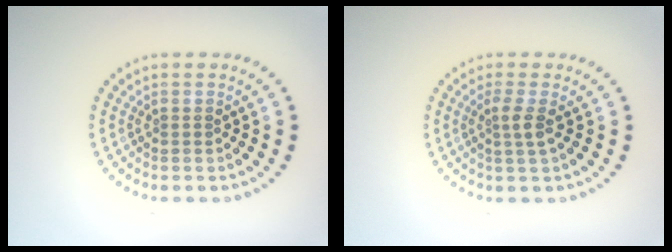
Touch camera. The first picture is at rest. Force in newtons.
{"total": 1.8, "press": 1.3, "slide": 1.2}